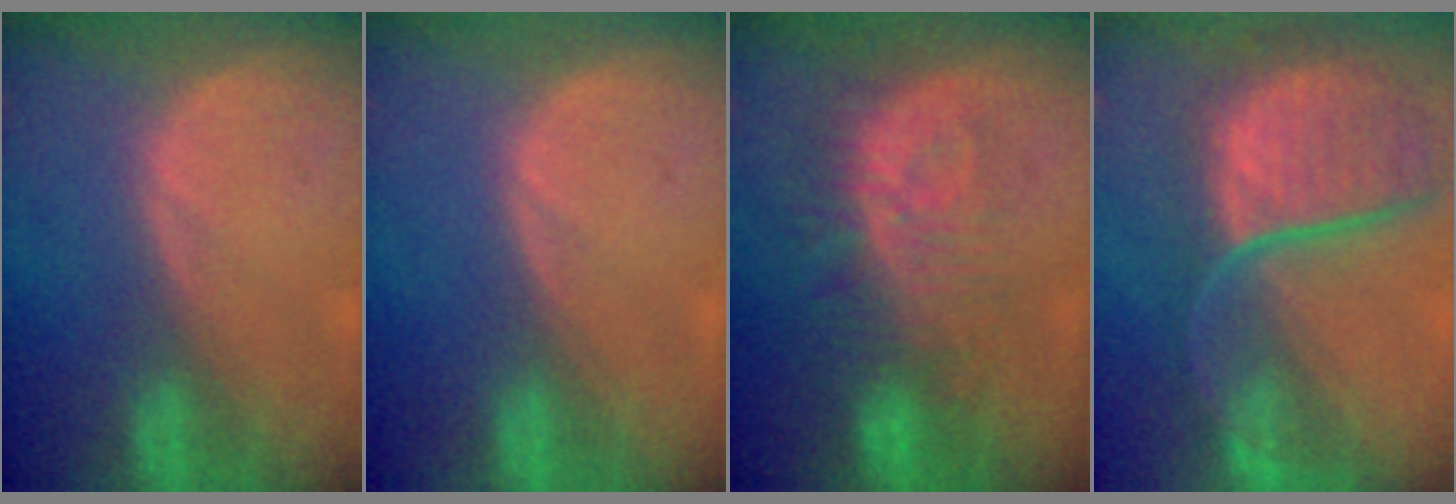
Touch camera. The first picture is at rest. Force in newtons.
{"total": 0.0}
{"total": 9.7, "press": 8.7, "slide": 4.1}
{"total": 12.1, "press": 9.9, "slide": 6.9}